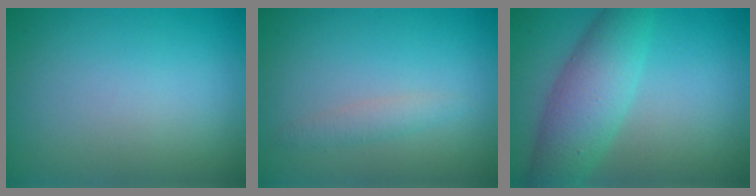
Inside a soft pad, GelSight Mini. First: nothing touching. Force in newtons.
{"total": 1.4, "press": 1.4, "slide": 0.0}
{"total": 5.9, "press": 5.9, "slide": 0.2}